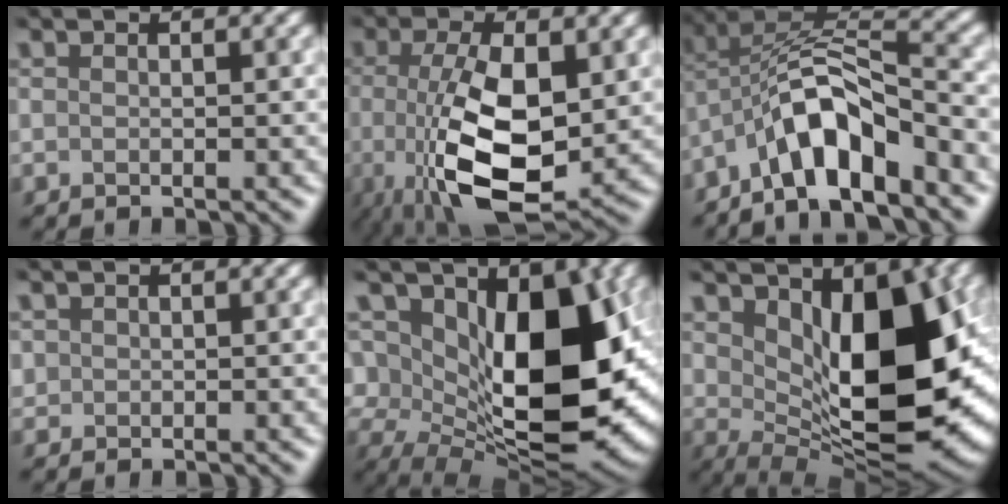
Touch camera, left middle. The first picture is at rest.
{"total": 9.1, "force": [-1.4, 3.6, 8.2], "torque": [-0.165, -0.009, -0.016]}
{"total": 7.5, "force": [-4.2, 2.7, 5.6], "torque": [-0.098, 0.020, -0.074]}
{"total": 0.8, "force": [0.4, 0.5, -0.5], "torque": [0.008, 0.005, 0.017]}
{"total": 13.8, "force": [1.9, 7.8, 11.2], "torque": [-0.158, -0.013, 0.034]}
{"total": 12.2, "force": [1.9, 6.0, 10.4], "torque": [-0.141, -0.007, 0.044]}